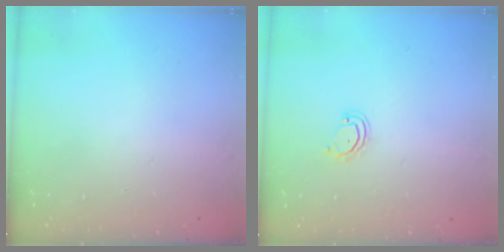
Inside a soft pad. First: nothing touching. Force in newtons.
{"total": 2.9, "press": 2.9, "slide": 0.3}